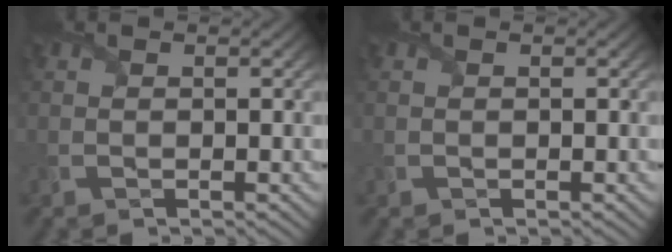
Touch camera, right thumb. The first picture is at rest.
{"total": 0.0}